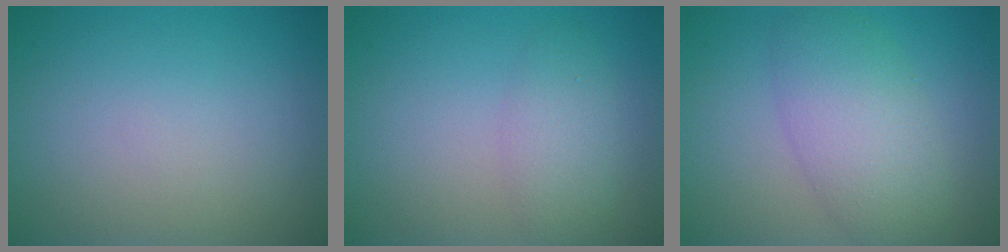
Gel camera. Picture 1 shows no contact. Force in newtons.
{"total": 2.6, "press": 2.6, "slide": 0.2}
{"total": 5.4, "press": 5.4, "slide": 0.2}